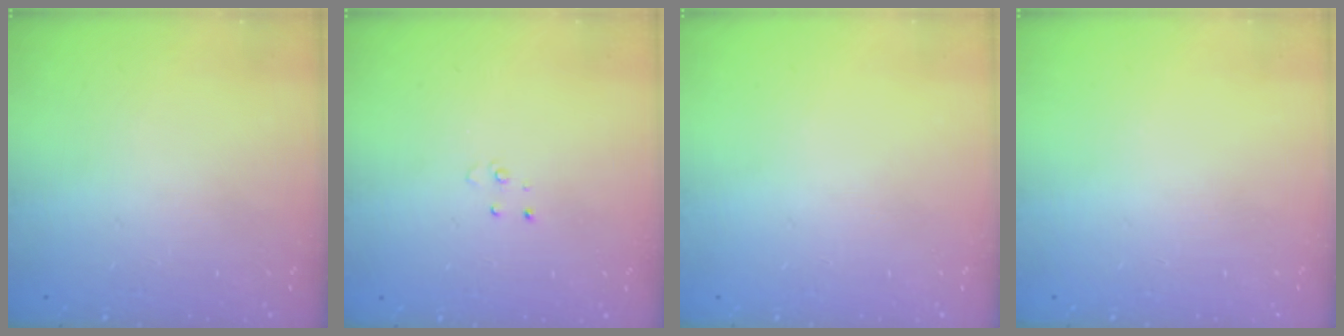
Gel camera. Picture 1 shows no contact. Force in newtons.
{"total": 3.0, "press": 2.9, "slide": 0.3}
{"total": 0.0}
{"total": 0.0}